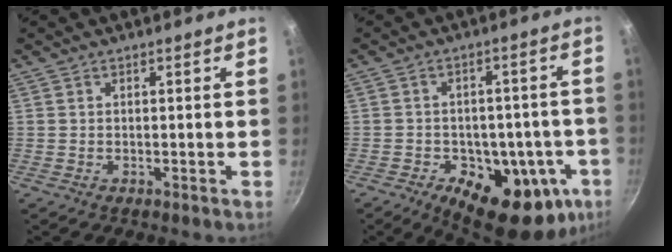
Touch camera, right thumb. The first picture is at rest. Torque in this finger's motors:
{"motor_torque": [0.39, 0.72, 1.25, -0.17, 0.11]}